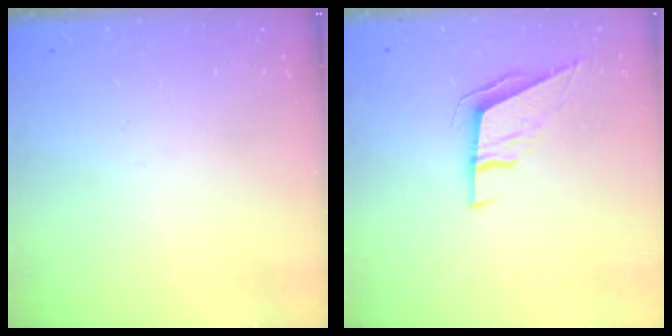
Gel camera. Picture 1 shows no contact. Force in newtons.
{"total": 6.0, "press": 5.9, "slide": 0.9}